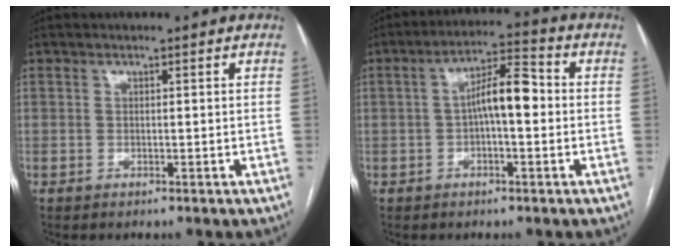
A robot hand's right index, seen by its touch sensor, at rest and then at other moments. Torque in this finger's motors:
{"motor_torque": [1.42, -0.07, 0.64, 0.14]}